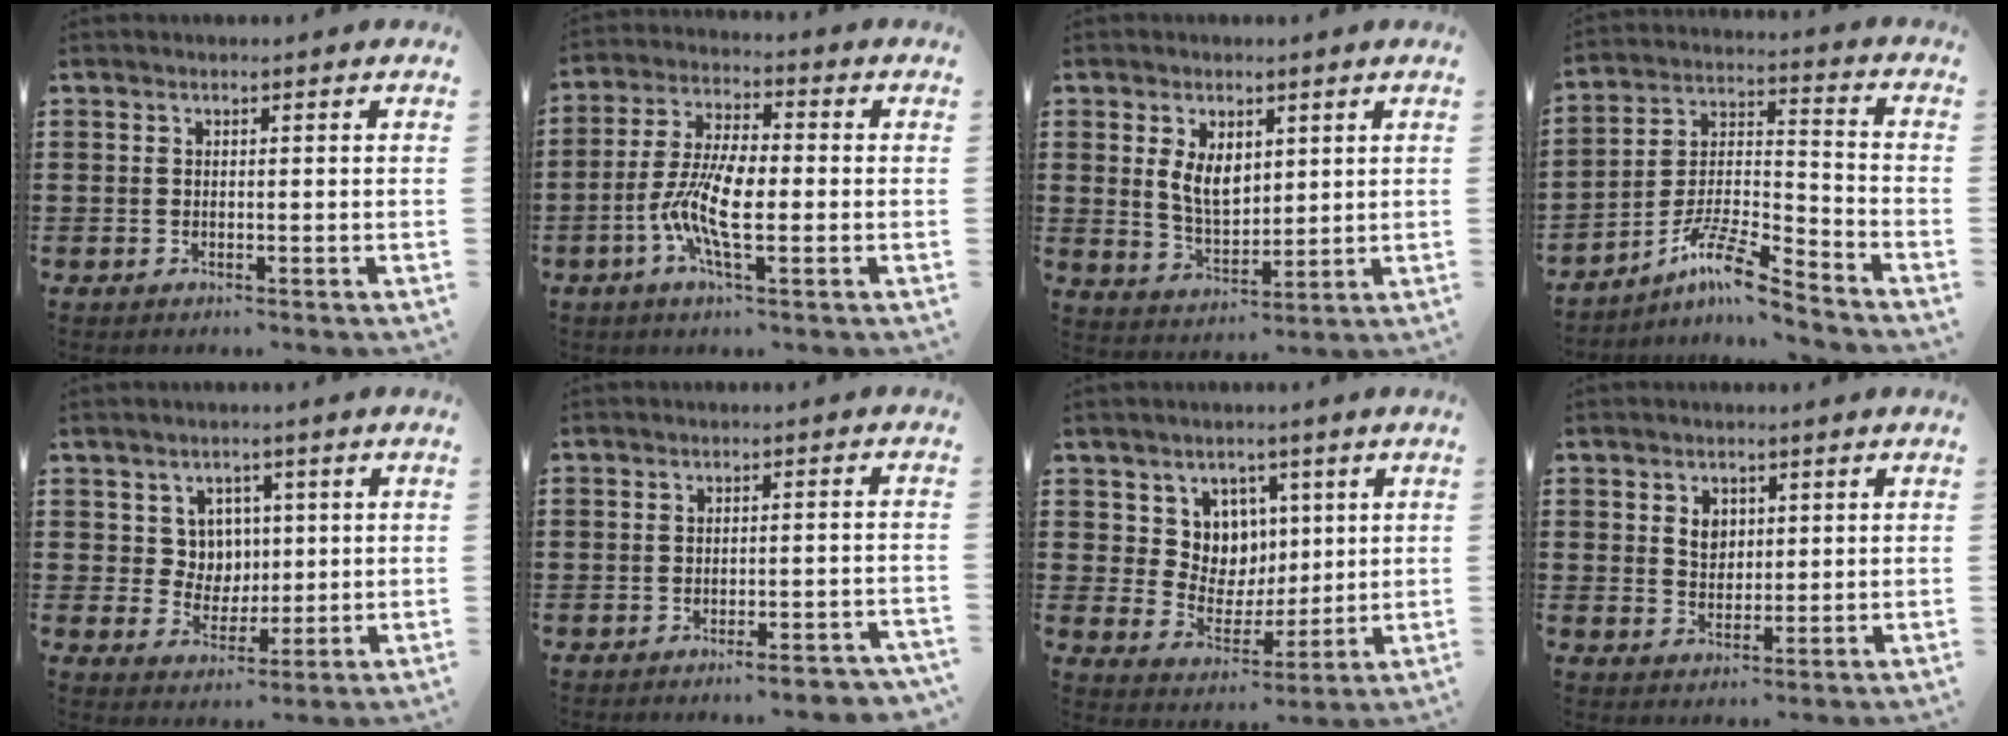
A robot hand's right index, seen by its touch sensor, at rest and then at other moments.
{"total": 9.3, "force": [-2.3, 3.1, 8.5], "torque": [-0.190, -0.010, -0.051]}
{"total": 5.9, "force": [2.0, 3.6, 4.2], "torque": [-0.084, 0.007, 0.036]}
{"total": 9.9, "force": [-7.8, 1.4, 6.0], "torque": [-0.124, 0.006, -0.153]}
{"total": 4.9, "force": [1.6, 4.5, 1.1], "torque": [-0.044, 0.013, 0.029]}
{"total": 2.7, "force": [-2.4, 0.0, 1.4], "torque": [-0.023, -0.002, -0.046]}
{"total": 6.9, "force": [3.3, 6.0, 0.5], "torque": [-0.047, -0.016, 0.062]}
{"total": 3.1, "force": [1.2, 2.5, 1.6], "torque": [-0.031, 0.007, 0.018]}